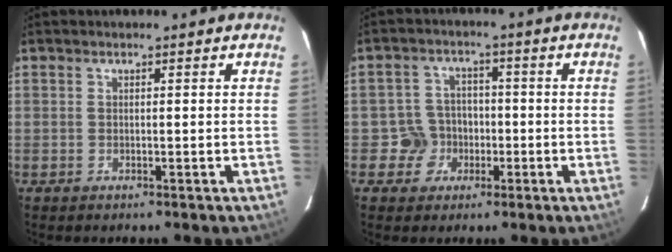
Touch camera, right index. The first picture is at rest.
{"total": 5.6, "force": [-1.9, 5.3, 0.5], "torque": [-0.010, 0.015, -0.030]}